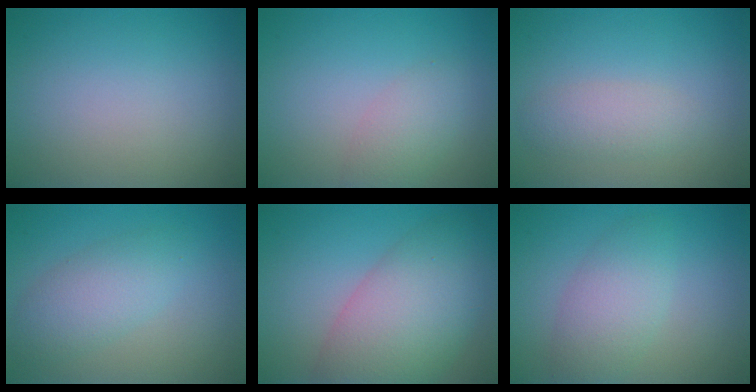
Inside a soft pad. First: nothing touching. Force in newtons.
{"total": 2.4, "press": 2.4, "slide": 0.1}
{"total": 2.1, "press": 2.1, "slide": 0.1}
{"total": 3.9, "press": 3.8, "slide": 0.2}
{"total": 8.7, "press": 8.7, "slide": 0.2}
{"total": 3.9, "press": 3.9, "slide": 0.1}